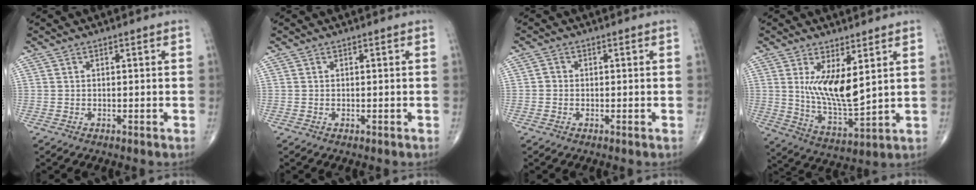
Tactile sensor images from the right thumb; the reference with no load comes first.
{"total": 0.0}
{"total": 1.2, "force": [-0.2, 1.1, 0.5], "torque": [-0.001, 0.004, -0.008]}
{"total": 11.1, "force": [3.3, 4.1, 9.8], "torque": [-0.163, -0.040, 0.074]}